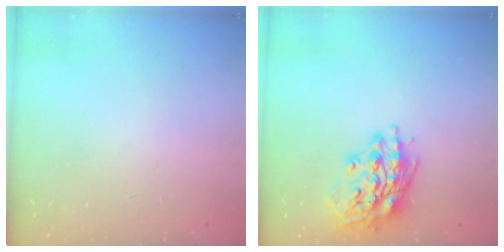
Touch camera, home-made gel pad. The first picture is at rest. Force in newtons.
{"total": 16.1, "press": 15.9, "slide": 2.1}